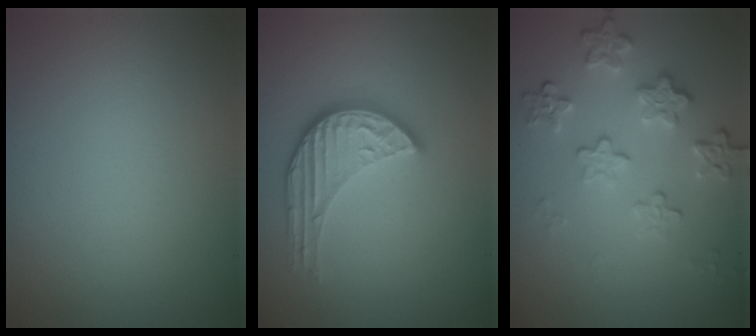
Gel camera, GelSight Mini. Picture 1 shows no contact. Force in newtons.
{"total": 3.9, "press": 3.5, "slide": 1.6}
{"total": 4.4, "press": 3.1, "slide": 3.1}